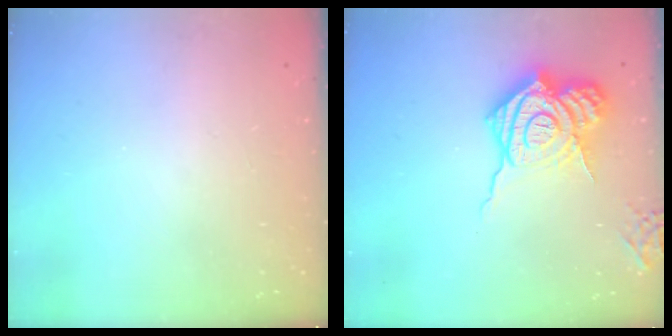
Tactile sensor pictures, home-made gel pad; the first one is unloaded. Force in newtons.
{"total": 21.5, "press": 21.4, "slide": 2.2}